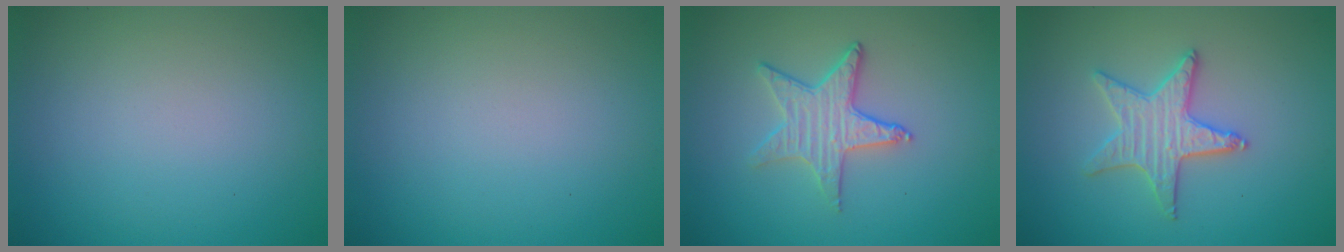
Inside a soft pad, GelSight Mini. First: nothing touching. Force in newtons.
{"total": 0.0}
{"total": 3.2, "press": 3.0, "slide": 1.2}
{"total": 3.2, "press": 3.2, "slide": 0.5}